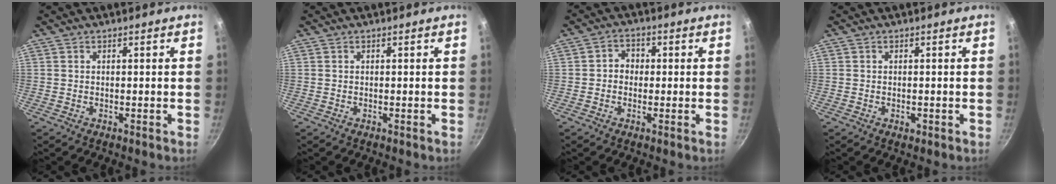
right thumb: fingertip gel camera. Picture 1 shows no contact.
{"total": 0.0}
{"total": 3.3, "force": [-0.2, 3.0, 1.5], "torque": [-0.004, 0.008, -0.011]}
{"total": 1.0, "force": [-0.4, 0.7, 0.6], "torque": [-0.007, 0.002, -0.006]}